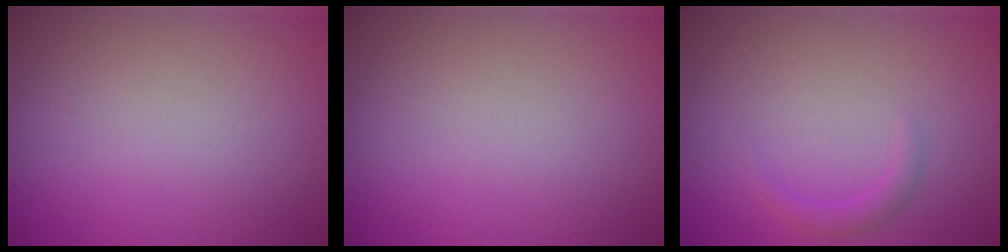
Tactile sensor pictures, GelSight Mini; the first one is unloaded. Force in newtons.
{"total": 0.0}
{"total": 1.3, "press": 1.3, "slide": 0.2}